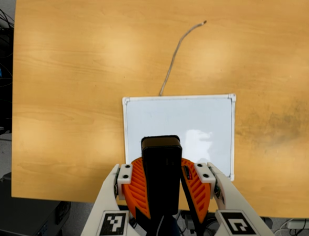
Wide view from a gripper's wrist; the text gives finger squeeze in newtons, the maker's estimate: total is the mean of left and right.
{"total": 9.2, "left": 9.8, "right": 8.7}